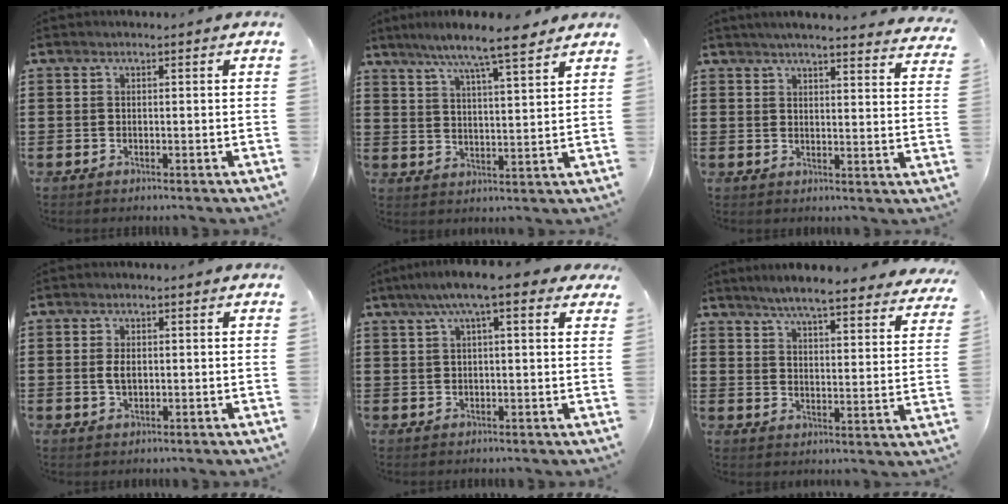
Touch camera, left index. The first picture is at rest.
{"total": 8.0, "force": [6.6, 0.4, 4.4], "torque": [-0.105, -0.024, 0.114]}
{"total": 3.8, "force": [3.7, -0.2, 0.8], "torque": [-0.029, -0.017, 0.066]}
{"total": 2.3, "force": [0.1, 1.2, 1.9], "torque": [-0.048, 0.001, -0.002]}
{"total": 7.0, "force": [4.2, 1.2, 5.5], "torque": [-0.108, 0.005, 0.071]}
{"total": 5.3, "force": [4.9, -0.1, 1.9], "torque": [-0.059, -0.028, 0.083]}